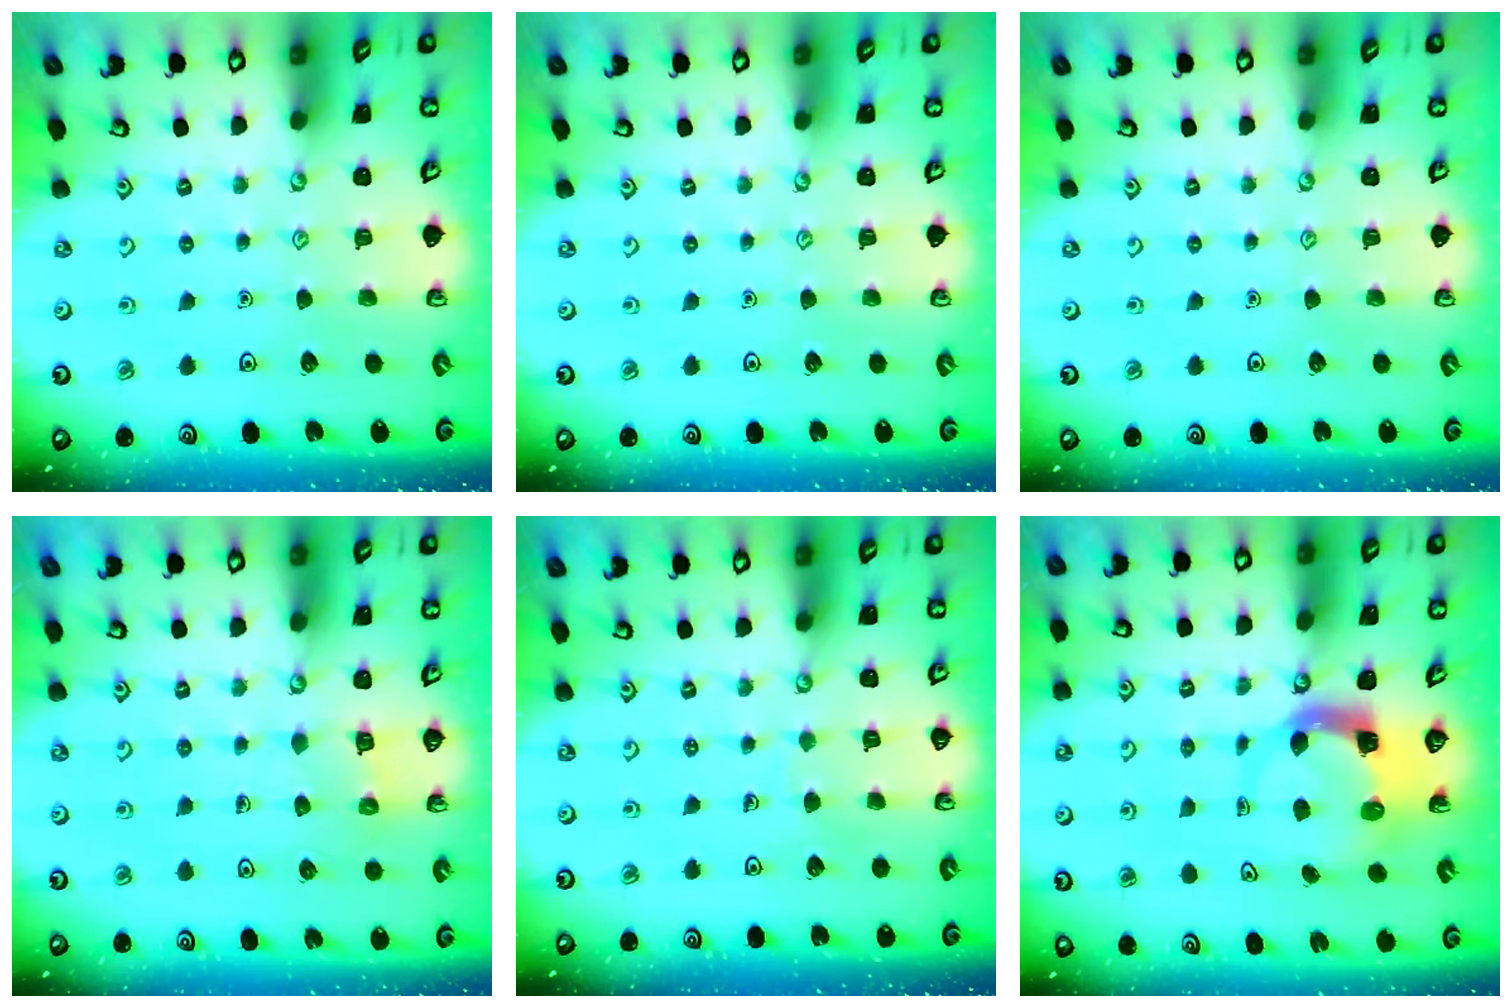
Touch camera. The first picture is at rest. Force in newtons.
{"total": 0.0}
{"total": 0.0}
{"total": 4.4, "press": 4.4, "slide": 0.3}
{"total": 2.3, "press": 2.3, "slide": 0.1}
{"total": 4.0, "press": 3.9, "slide": 0.6}